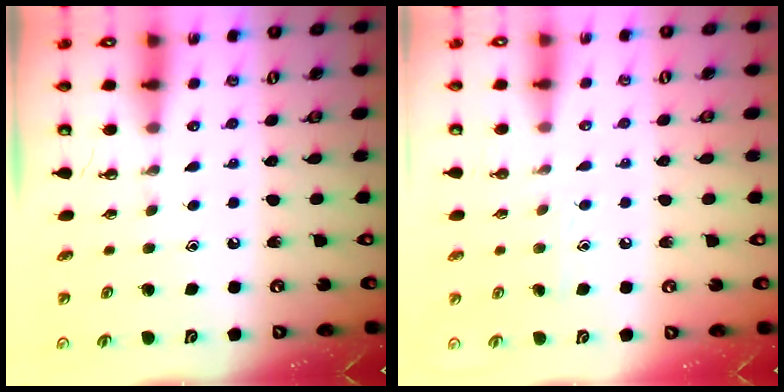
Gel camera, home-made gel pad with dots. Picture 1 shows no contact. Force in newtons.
{"total": 5.9, "press": 5.9, "slide": 0.7}